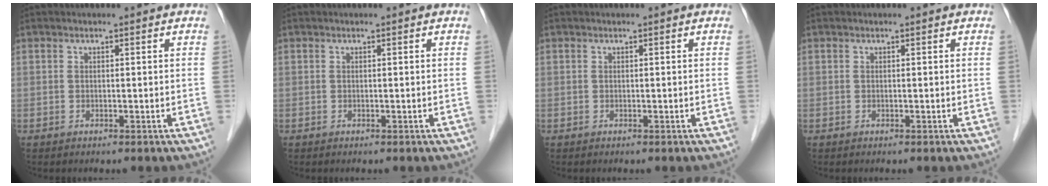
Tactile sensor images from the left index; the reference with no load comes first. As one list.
[{"total": 0.0}, {"total": 0.0}, {"total": 0.0}]